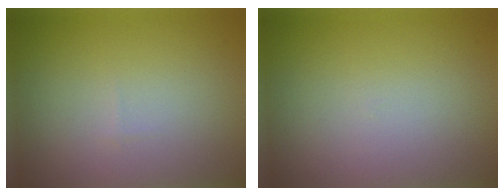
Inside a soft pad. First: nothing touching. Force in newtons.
{"total": 0.0}